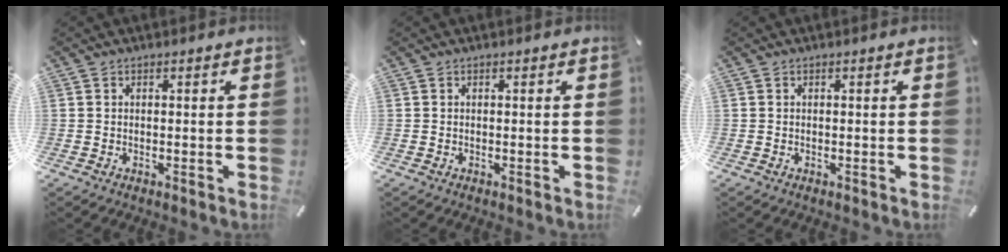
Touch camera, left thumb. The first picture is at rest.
{"total": 0.0}
{"total": 0.0}